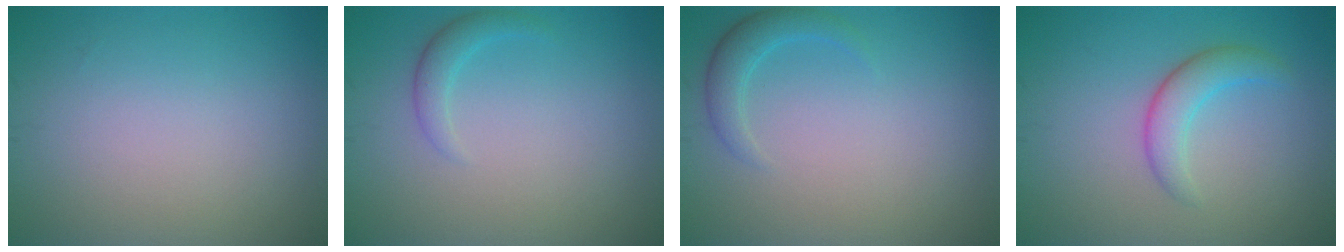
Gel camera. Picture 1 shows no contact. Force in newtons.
{"total": 1.5, "press": 1.5, "slide": 0.2}
{"total": 2.1, "press": 2.1, "slide": 0.2}
{"total": 2.9, "press": 2.9, "slide": 0.1}